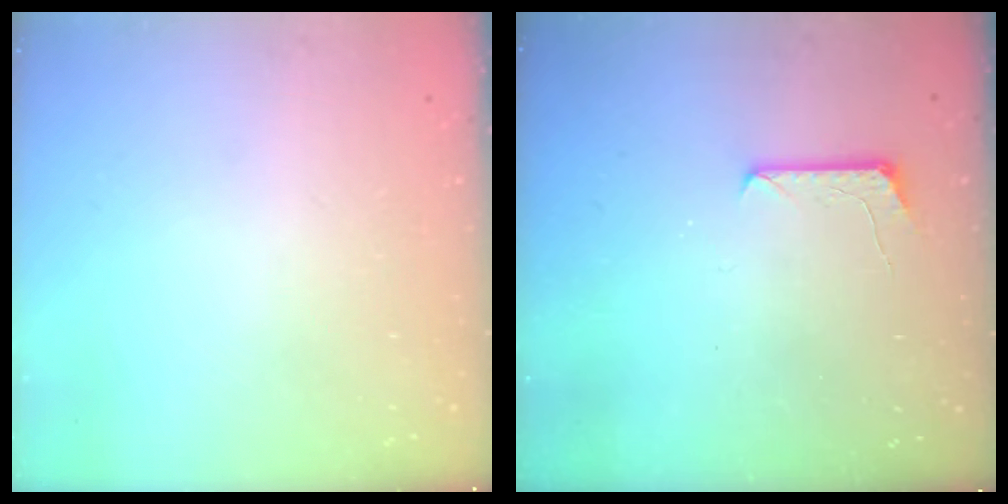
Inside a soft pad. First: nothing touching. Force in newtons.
{"total": 7.0, "press": 6.9, "slide": 0.7}